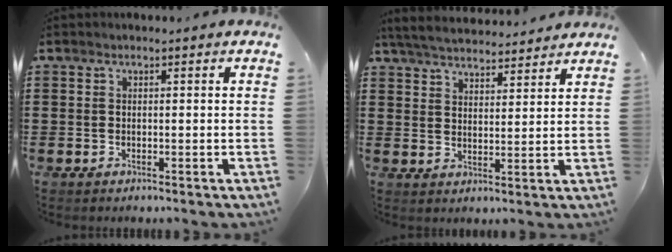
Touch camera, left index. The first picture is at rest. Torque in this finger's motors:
{"motor_torque": [2.14, 0.00, 0.03, 0.07]}